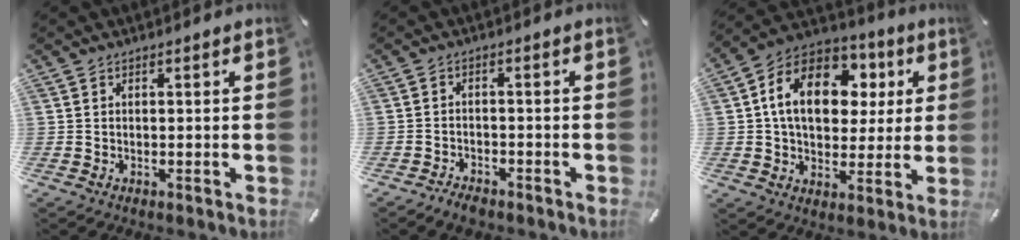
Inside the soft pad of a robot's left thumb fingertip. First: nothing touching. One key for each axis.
{"total": 2.8, "fx": -2.4, "fy": 1.1, "fz": 0.8, "tx": -0.020, "ty": 0.011, "tz": -0.050}
{"total": 16.5, "fx": 4.2, "fy": 12.0, "fz": 10.5, "tx": -0.191, "ty": -0.002, "tz": 0.078}